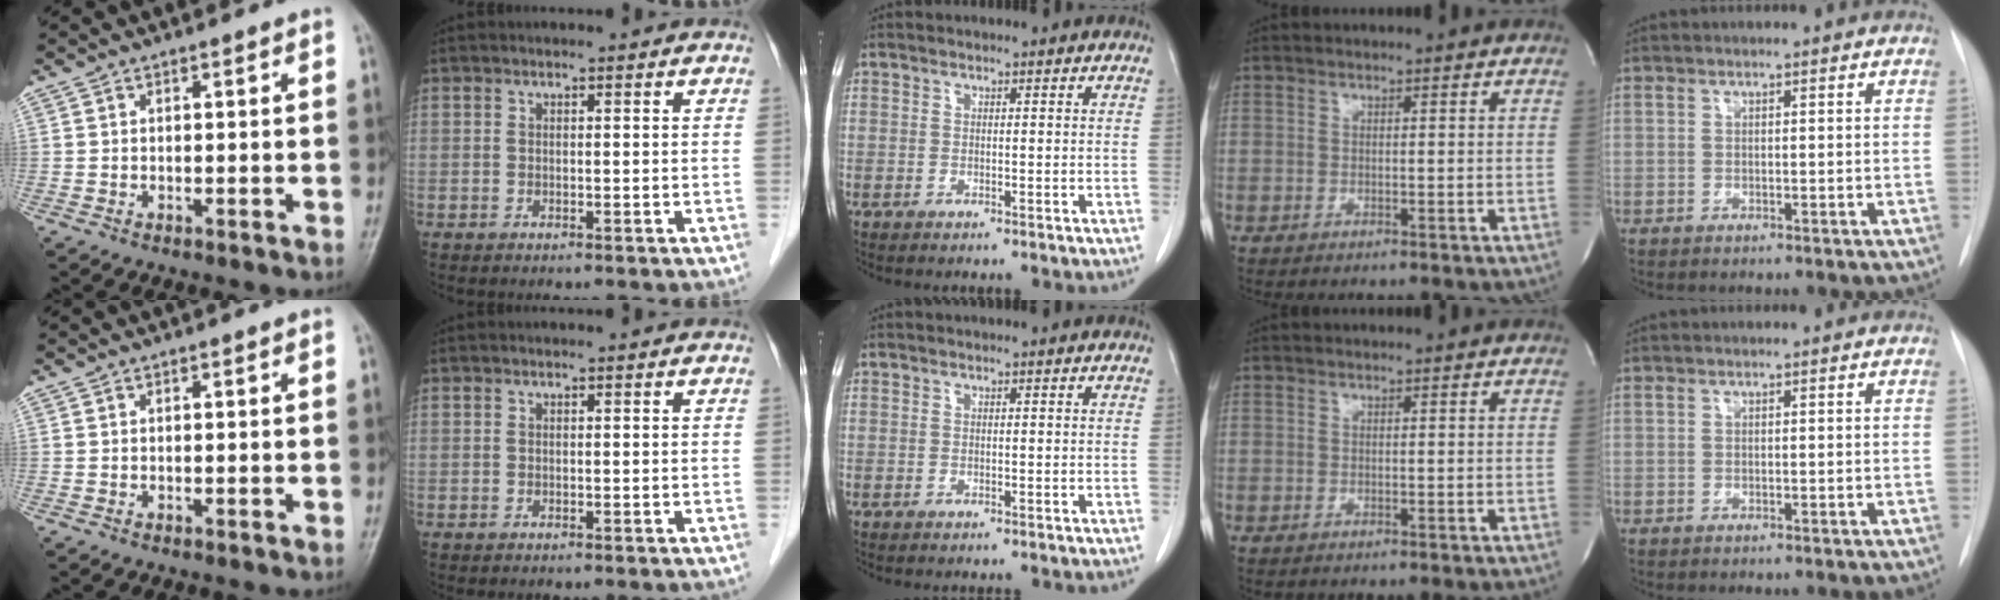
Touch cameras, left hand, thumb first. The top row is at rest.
{}